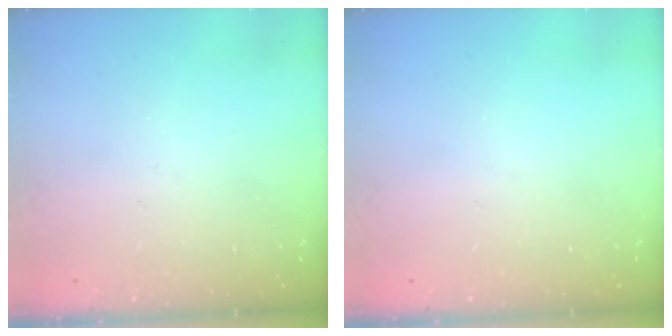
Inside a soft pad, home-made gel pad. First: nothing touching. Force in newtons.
{"total": 0.0}